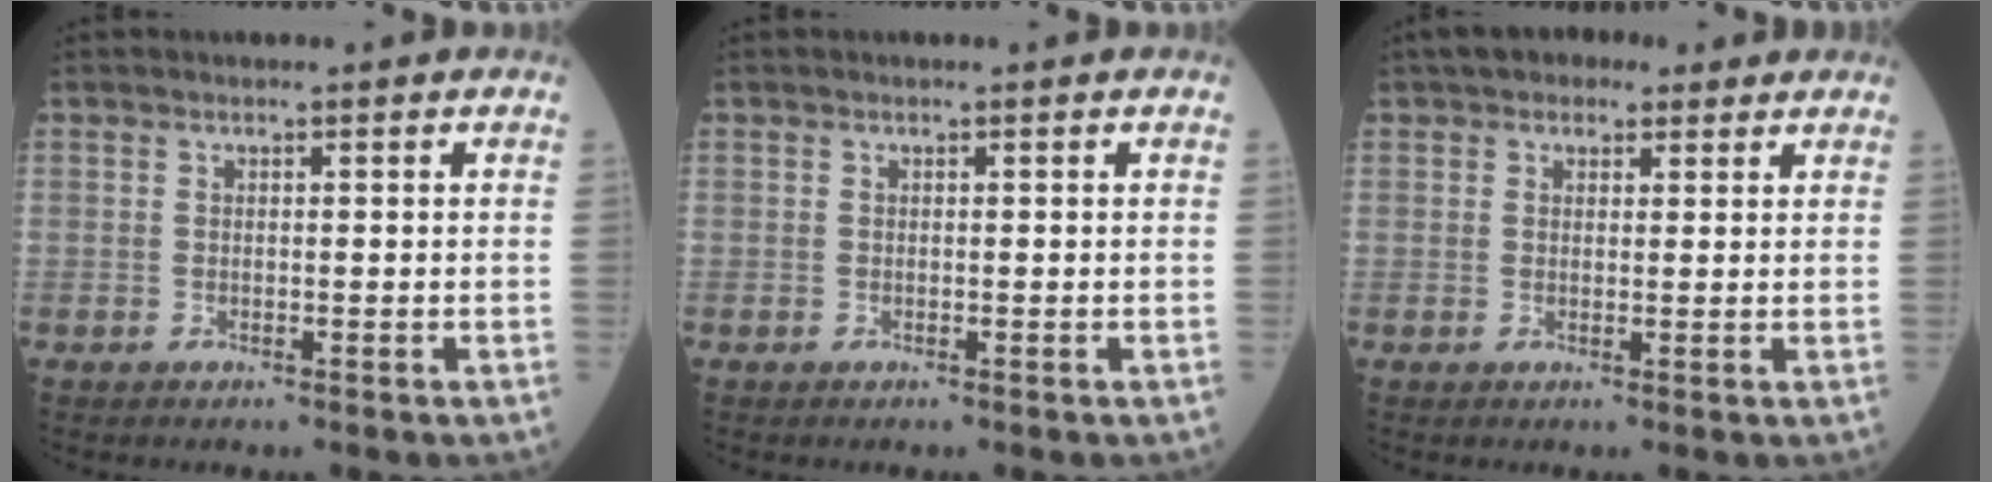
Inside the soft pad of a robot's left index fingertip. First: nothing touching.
{"total": 0.0}
{"total": 4.9, "force": [3.5, 2.7, 2.1], "torque": [-0.030, 0.028, 0.056]}